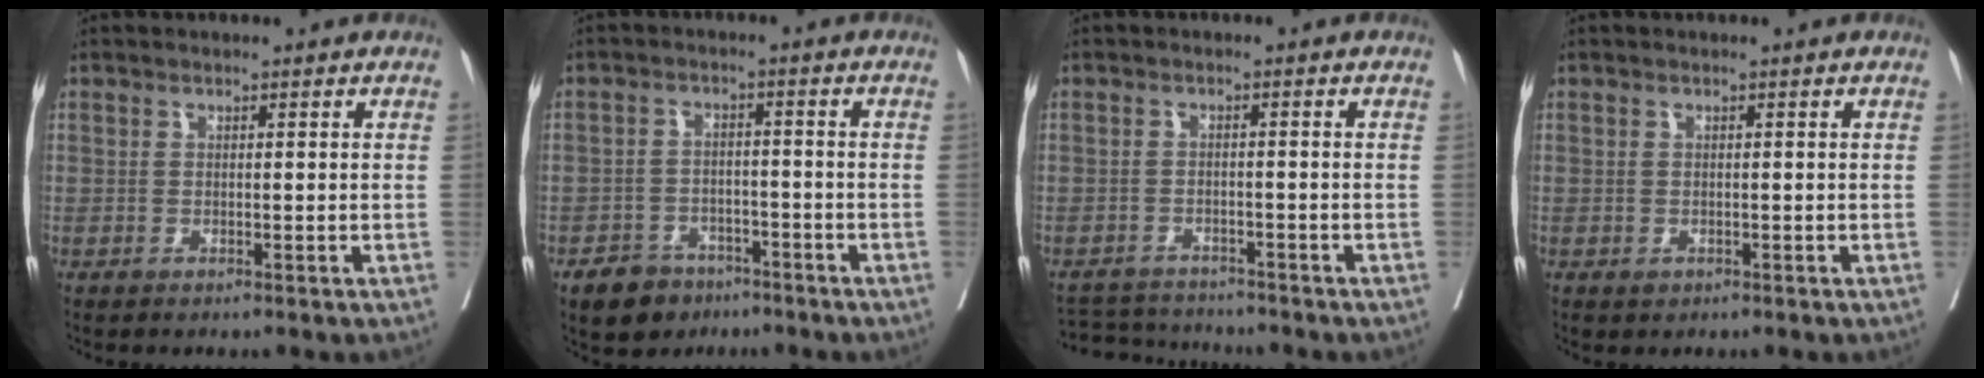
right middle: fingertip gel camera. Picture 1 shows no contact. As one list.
[{"total": 5.7, "force": [-4.0, 3.7, 1.7], "torque": [-0.036, 0.004, -0.061]}, {"total": 6.4, "force": [-6.4, 0.6, 0.4], "torque": [-0.013, 0.000, -0.103]}, {"total": 0.8, "force": [-0.3, 0.7, 0.3], "torque": [-0.005, 0.001, 0.001]}]